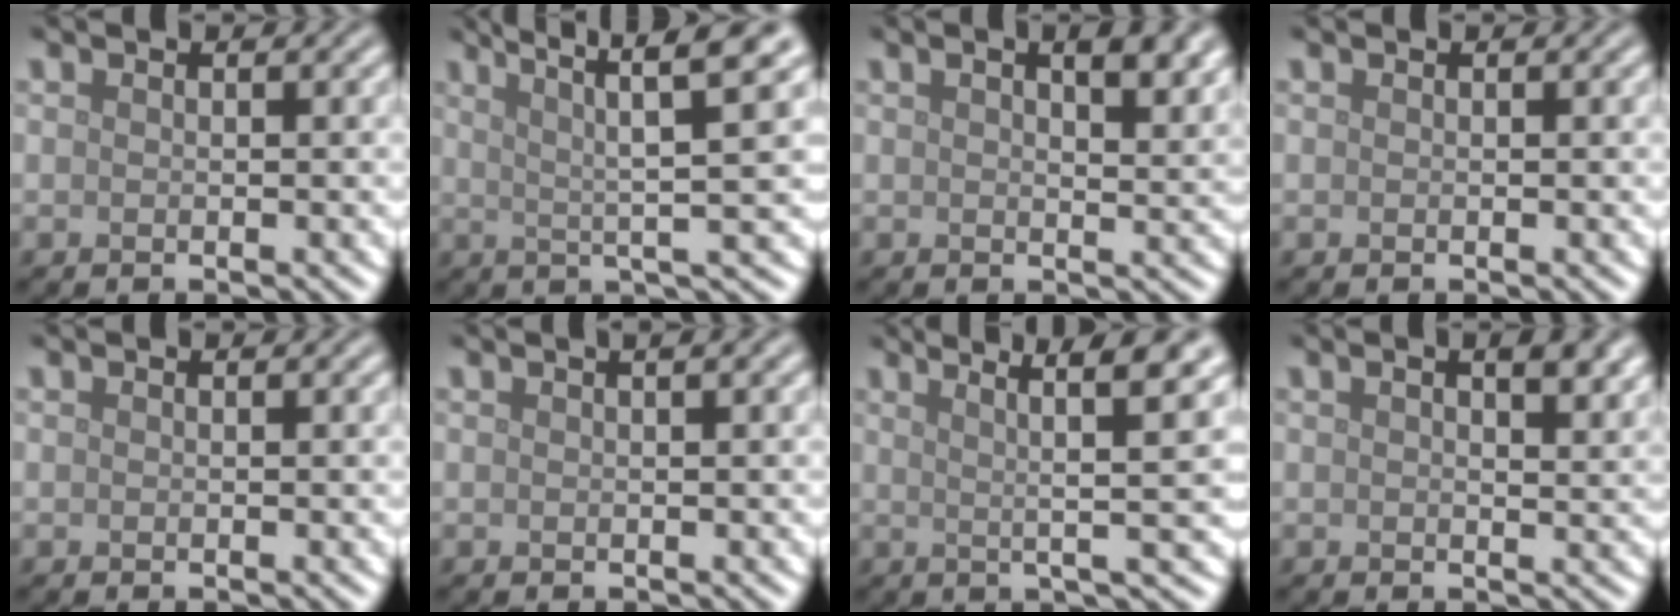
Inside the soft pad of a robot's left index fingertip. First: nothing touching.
{"total": 6.8, "force": [2.9, 0.8, 6.1], "torque": [-0.095, 0.020, 0.053]}
{"total": 4.2, "force": [2.1, 1.3, 3.5], "torque": [-0.048, 0.004, 0.028]}
{"total": 0.0}
{"total": 0.0}
{"total": 1.7, "force": [0.8, 0.6, 1.4], "torque": [-0.016, 0.003, 0.005]}
{"total": 6.8, "force": [2.9, 0.9, 6.1], "torque": [-0.094, 0.015, 0.050]}
{"total": 3.2, "force": [1.6, 0.9, 2.7], "torque": [-0.036, 0.005, 0.021]}